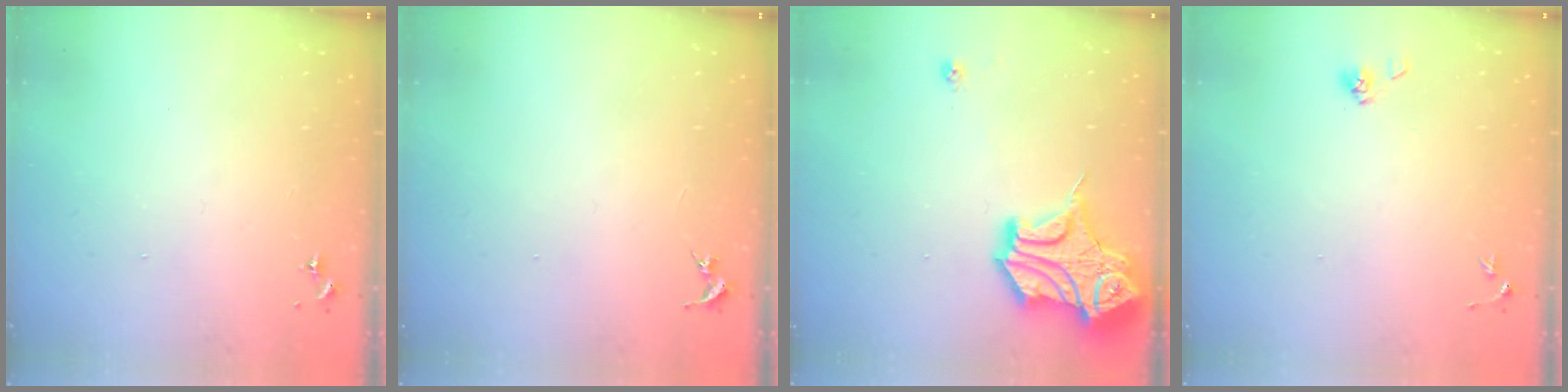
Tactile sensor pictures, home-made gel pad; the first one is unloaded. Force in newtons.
{"total": 0.0}
{"total": 17.8, "press": 17.7, "slide": 2.0}
{"total": 3.9, "press": 3.5, "slide": 1.7}